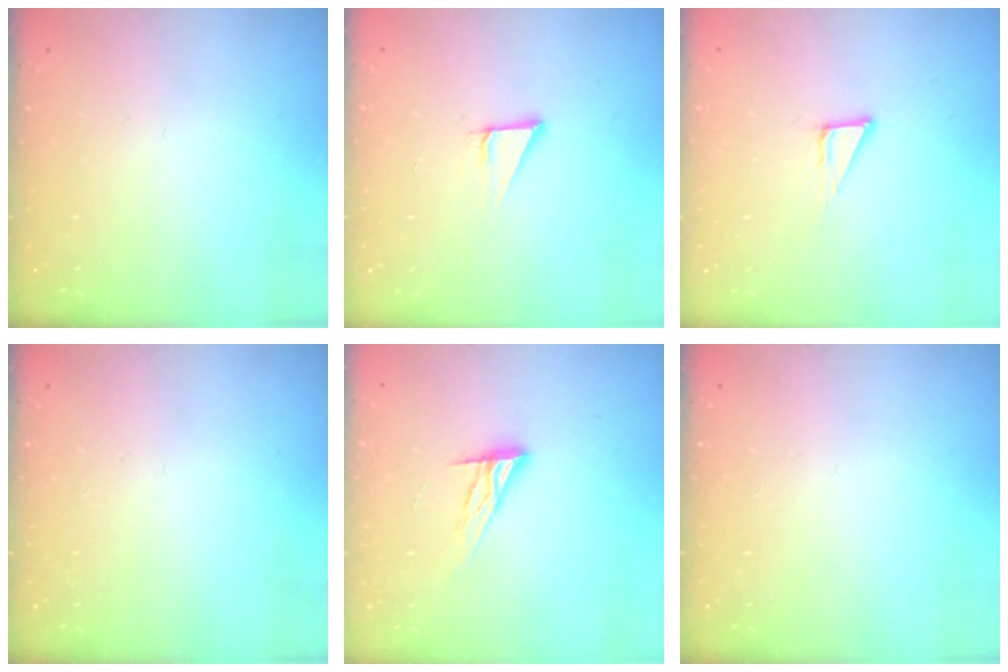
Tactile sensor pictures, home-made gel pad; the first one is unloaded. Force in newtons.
{"total": 2.8, "press": 2.8, "slide": 0.1}
{"total": 4.7, "press": 4.7, "slide": 0.2}
{"total": 0.0}
{"total": 10.0, "press": 10.0, "slide": 0.9}
{"total": 0.0}